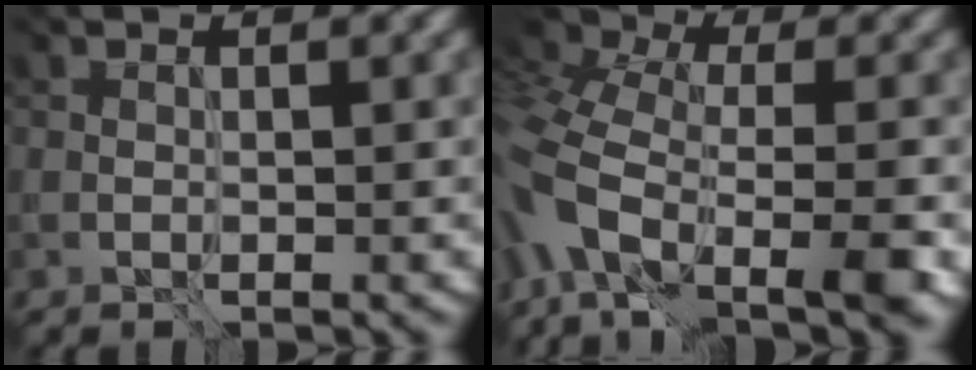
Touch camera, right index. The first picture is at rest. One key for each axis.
{"total": 10.5, "fx": -3.6, "fy": 6.1, "fz": 7.7, "tx": -0.182, "ty": -0.020, "tz": -0.059}